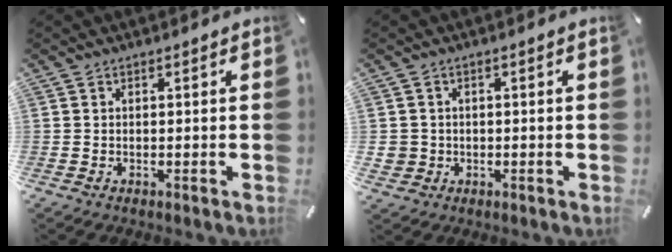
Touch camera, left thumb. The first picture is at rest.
{"total": 3.3, "force": [-0.4, 3.3, 0.4], "torque": [-0.011, 0.006, -0.005]}